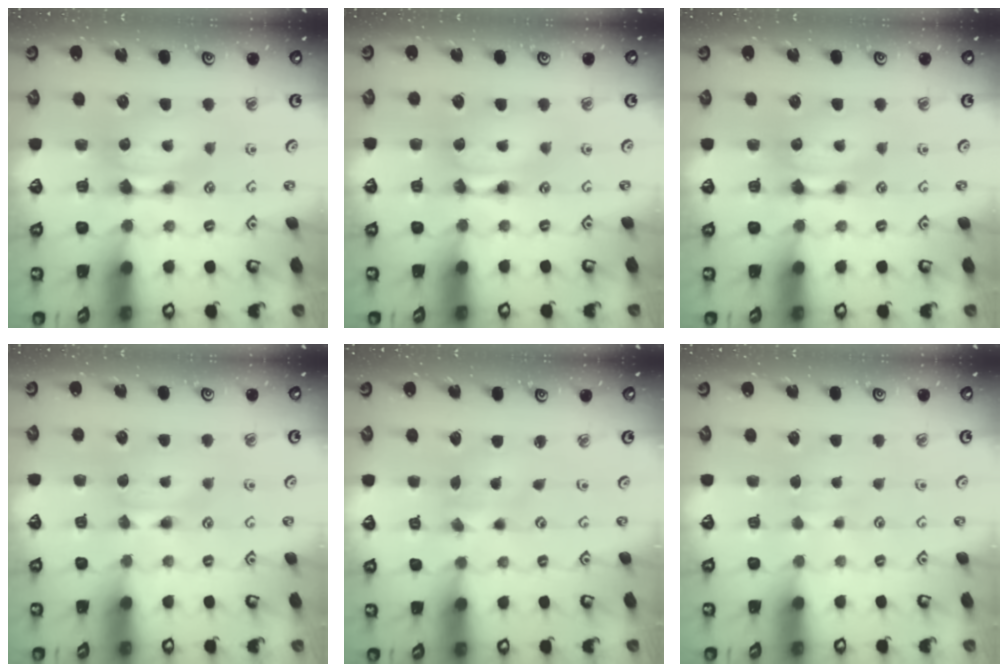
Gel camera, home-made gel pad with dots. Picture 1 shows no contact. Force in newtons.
{"total": 1.7, "press": 1.7, "slide": 0.2}
{"total": 0.0}
{"total": 0.0}
{"total": 1.7, "press": 1.3, "slide": 1.0}
{"total": 2.6, "press": 2.6, "slide": 0.4}